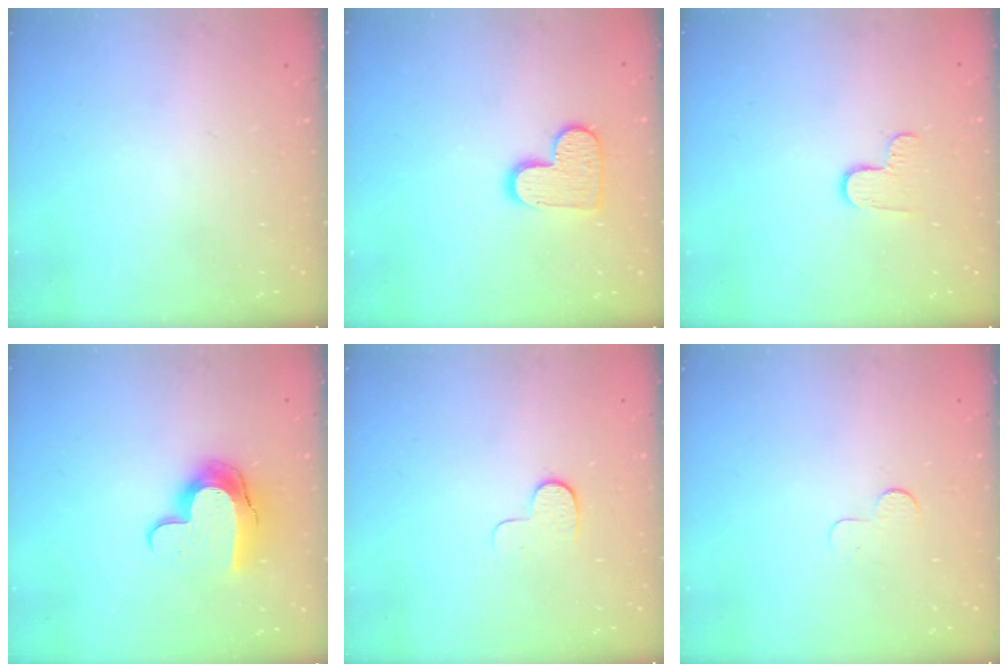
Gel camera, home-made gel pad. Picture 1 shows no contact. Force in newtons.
{"total": 10.5, "press": 10.5, "slide": 0.5}
{"total": 5.1, "press": 5.0, "slide": 0.5}
{"total": 11.9, "press": 11.9, "slide": 0.6}
{"total": 5.7, "press": 5.7, "slide": 0.6}
{"total": 2.9, "press": 2.9, "slide": 0.3}